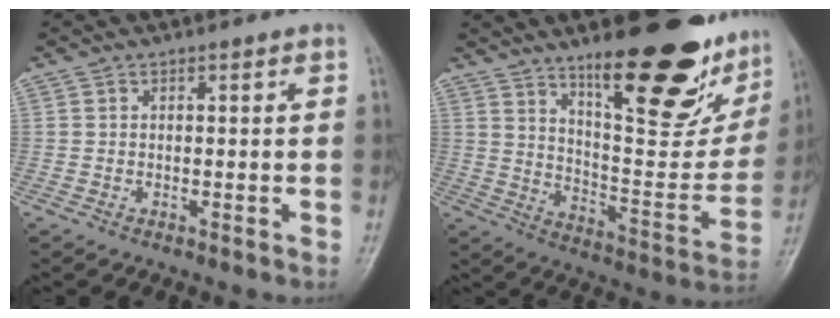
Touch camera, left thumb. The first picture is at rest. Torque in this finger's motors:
{"motor_torque": [2.83, 1.42, 1.38, -1.39, 0.33]}